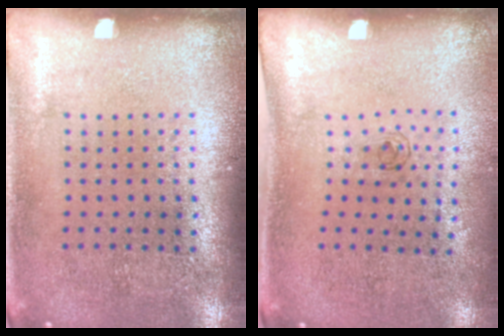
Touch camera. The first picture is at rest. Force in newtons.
{"total": 0.5, "press": 0.3, "slide": 0.5}